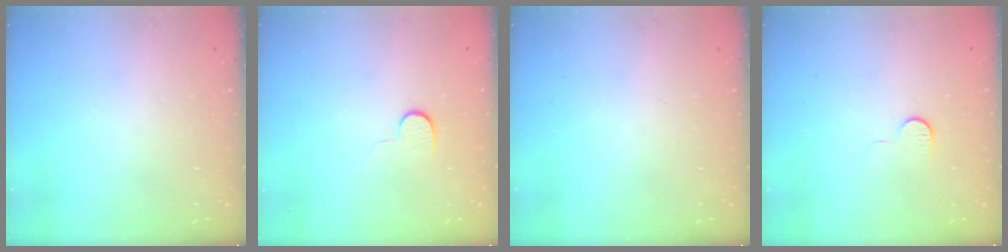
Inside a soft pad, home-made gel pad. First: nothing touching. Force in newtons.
{"total": 4.5, "press": 4.4, "slide": 0.4}
{"total": 0.0}
{"total": 4.3, "press": 4.3, "slide": 0.3}